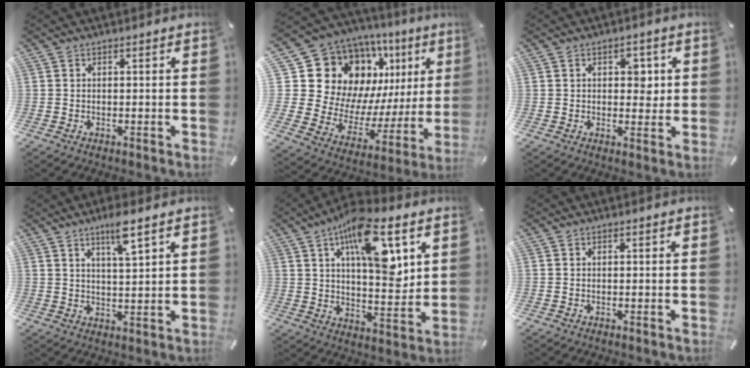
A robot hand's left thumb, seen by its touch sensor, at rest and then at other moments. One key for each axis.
{"total": 19.3, "fx": 10.4, "fy": 14.0, "fz": 8.3, "tx": -0.125, "ty": -0.096, "tz": 0.215}
{"total": 4.9, "fx": 1.2, "fy": 3.4, "fz": 3.3, "tx": -0.024, "ty": -0.009, "tz": 0.008}
{"total": 7.0, "fx": 4.8, "fy": 0.8, "fz": 5.0, "tx": -0.085, "ty": -0.021, "tz": 0.076}
{"total": 16.7, "fx": 8.0, "fy": 7.1, "fz": 12.8, "tx": -0.199, "ty": -0.028, "tz": 0.133}
{"total": 0.0}